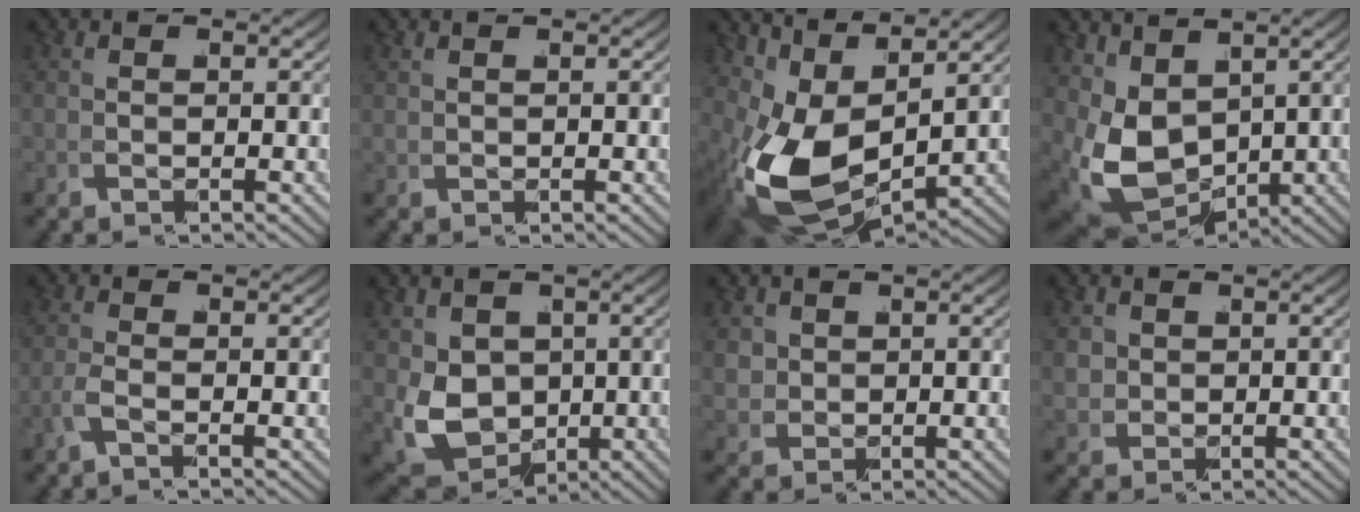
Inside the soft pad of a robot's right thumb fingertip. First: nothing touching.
{"total": 0.8, "force": [0.8, -0.1, 0.2], "torque": [-0.007, 0.000, 0.022]}
{"total": 10.4, "force": [-0.2, 6.0, 8.5], "torque": [-0.194, -0.048, 0.027]}
{"total": 9.3, "force": [-0.1, 6.9, 6.2], "torque": [-0.173, -0.064, 0.035]}
{"total": 1.3, "force": [-0.5, 0.0, 1.2], "torque": [-0.036, -0.005, -0.008]}
{"total": 7.9, "force": [-0.2, 6.1, 5.0], "torque": [-0.127, -0.058, 0.031]}
{"total": 2.7, "force": [1.1, 2.2, 1.1], "torque": [-0.037, -0.020, 0.040]}
{"total": 2.9, "force": [0.9, 2.5, 1.2], "torque": [-0.039, -0.017, 0.033]}